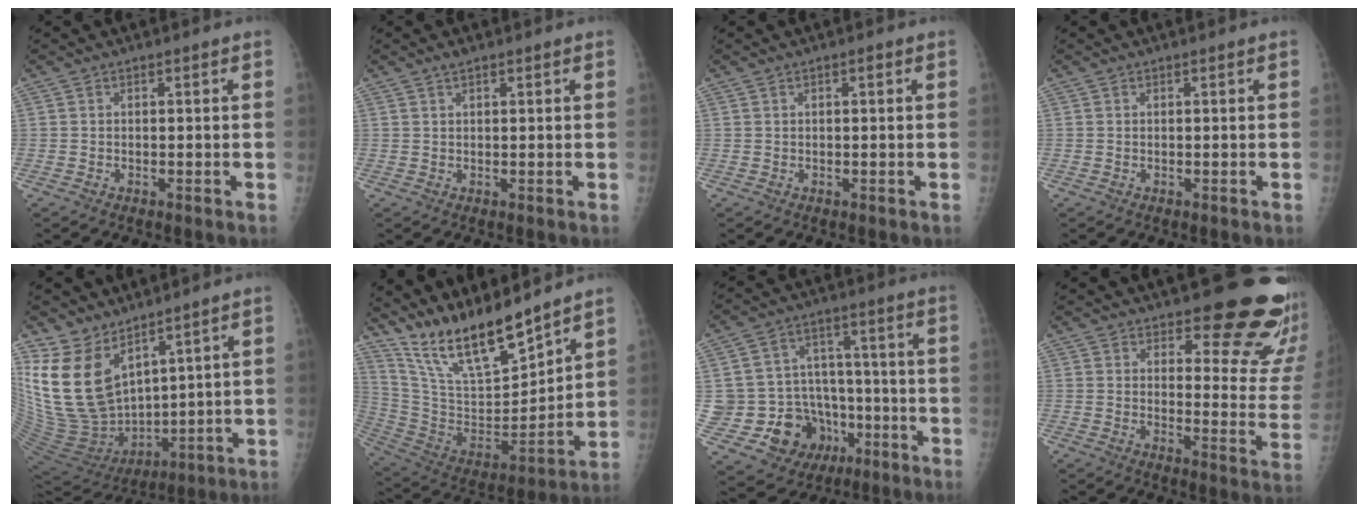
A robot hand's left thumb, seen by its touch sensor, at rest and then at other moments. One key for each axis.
{"total": 1.3, "fx": 0.9, "fy": 0.6, "fz": 0.7, "tx": -0.007, "ty": -0.001, "tz": 0.015}
{"total": 0.6, "fx": 0.2, "fy": 0.3, "fz": 0.5, "tx": -0.002, "ty": 0.003, "tz": 0.002}
{"total": 0.0}
{"total": 17.7, "fx": 10.0, "fy": 9.9, "fz": 10.7, "tx": -0.189, "ty": -0.068, "tz": 0.221}
{"total": 18.6, "fx": 15.5, "fy": 4.2, "fz": 9.4, "tx": -0.136, "ty": -0.093, "tz": 0.300}
{"total": 17.5, "fx": -5.0, "fy": 15.1, "fz": 7.3, "tx": -0.104, "ty": 0.069, "tz": -0.057}
{"total": 18.6, "fx": 14.5, "fy": 5.9, "fz": 10.2, "tx": -0.080, "ty": -0.112, "tz": 0.166}